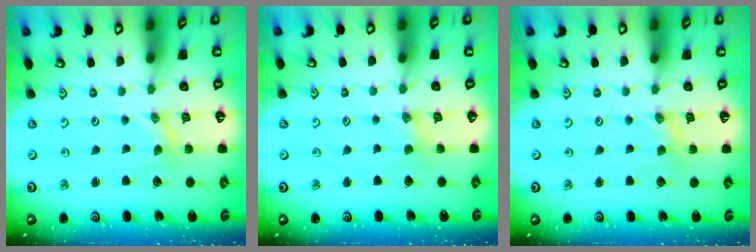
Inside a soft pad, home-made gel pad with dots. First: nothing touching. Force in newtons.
{"total": 1.8, "press": 1.8, "slide": 0.4}
{"total": 0.6, "press": 0.6, "slide": 0.1}